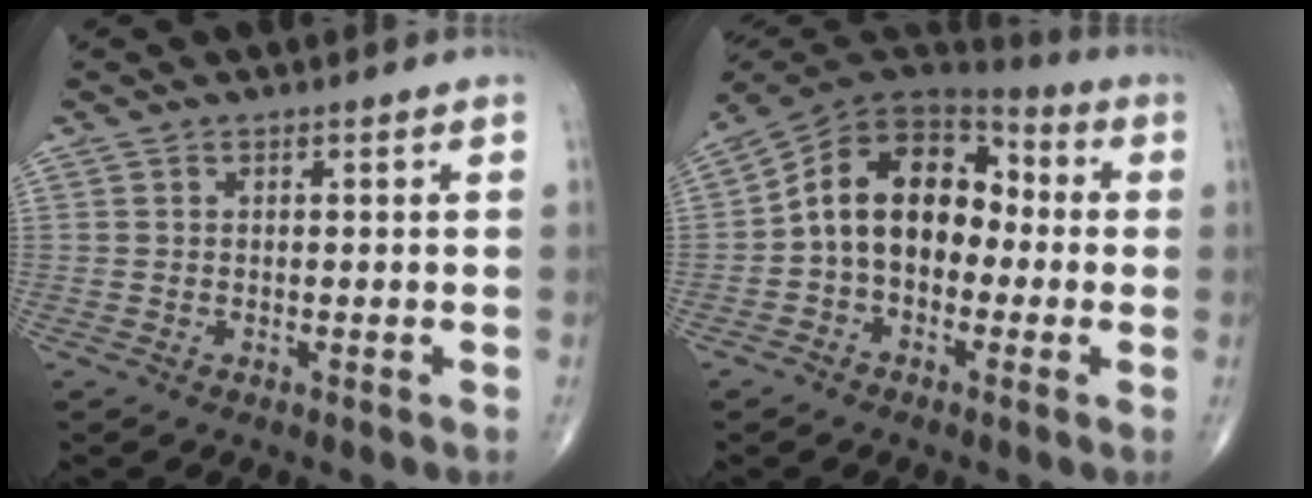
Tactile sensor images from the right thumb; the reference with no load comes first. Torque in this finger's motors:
{"motor_torque": [0.11, 0.63, 0.32, -0.25, 0.24]}